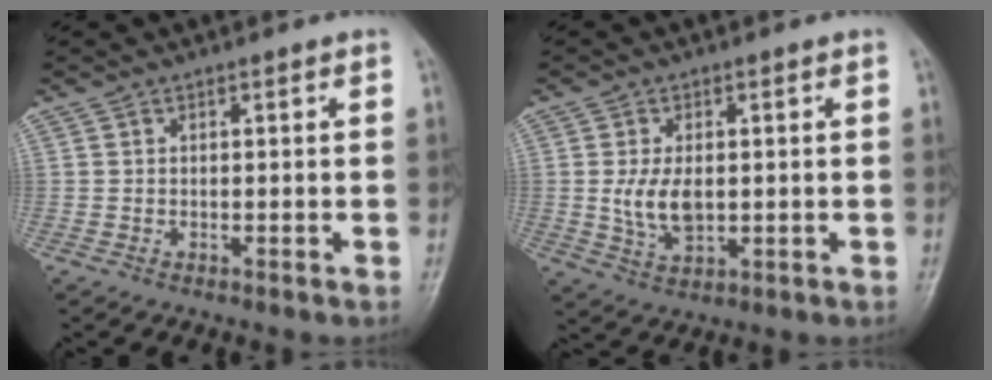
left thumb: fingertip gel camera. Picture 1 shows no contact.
{"total": 6.7, "force": [0.2, 3.9, 5.4], "torque": [-0.101, -0.009, 0.010]}